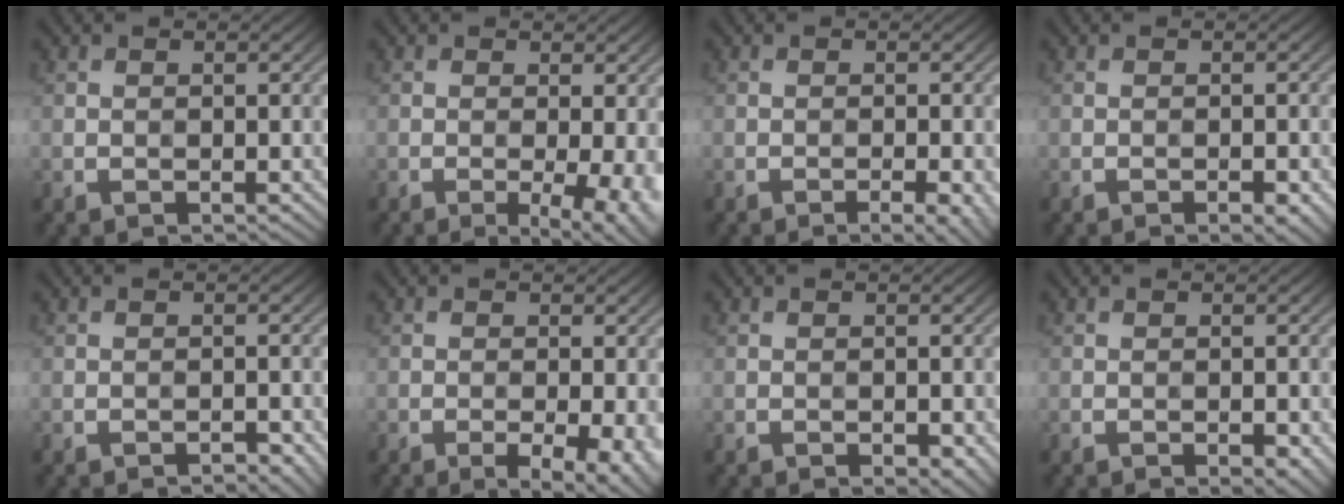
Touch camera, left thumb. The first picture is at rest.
{"total": 6.1, "force": [-1.6, 1.8, 5.6], "torque": [-0.074, -0.008, -0.015]}
{"total": 3.3, "force": [-1.6, 0.6, 2.8], "torque": [-0.037, 0.008, -0.024]}
{"total": 1.9, "force": [-1.0, 0.3, 1.5], "torque": [-0.021, 0.005, -0.015]}
{"total": 1.3, "force": [-1.0, 0.2, 0.8], "torque": [-0.008, 0.006, -0.015]}
{"total": 4.4, "force": [-1.8, 1.0, 3.9], "torque": [-0.061, -0.001, -0.021]}
{"total": 1.7, "force": [-0.8, 0.5, 1.4], "torque": [-0.019, 0.002, -0.010]}
{"total": 1.6, "force": [-0.7, 0.4, 1.4], "torque": [-0.019, 0.002, -0.009]}